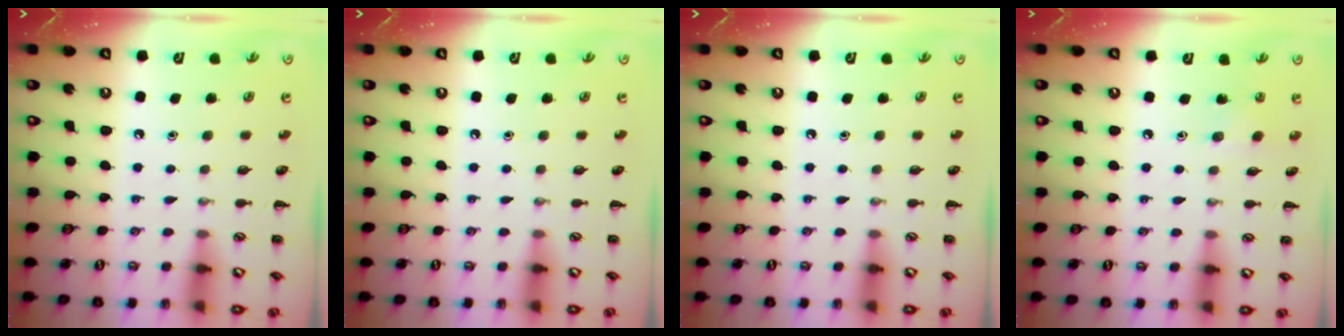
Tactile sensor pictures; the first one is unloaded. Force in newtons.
{"total": 0.0}
{"total": 0.0}
{"total": 2.9, "press": 2.7, "slide": 0.9}